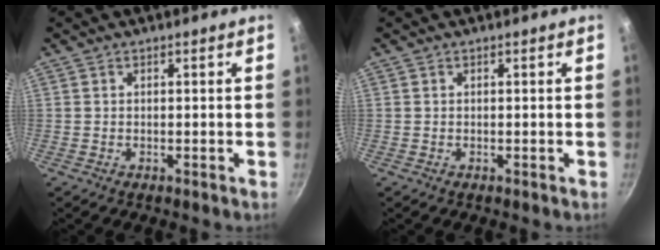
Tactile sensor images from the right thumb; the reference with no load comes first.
{"total": 0.0}